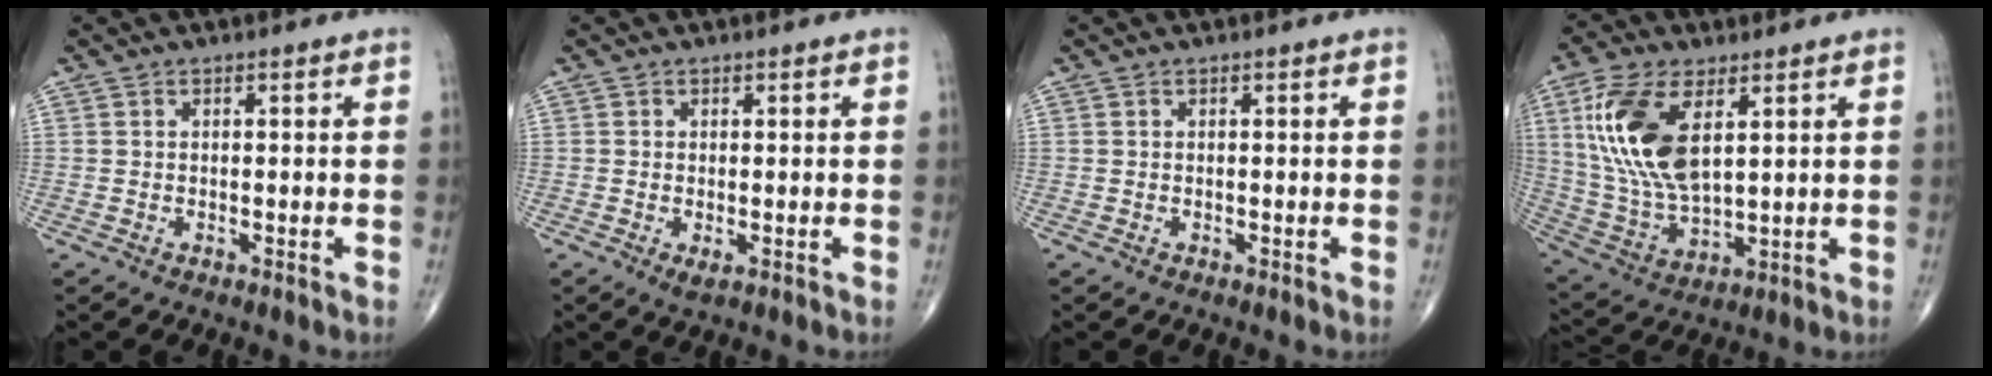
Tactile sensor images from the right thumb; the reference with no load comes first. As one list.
[{"total": 1.4, "force": [-0.4, 0.5, 1.3], "torque": [-0.024, -0.005, -0.005]}, {"total": 0.0}, {"total": 16.8, "force": [5.3, 8.3, 13.6], "torque": [-0.278, -0.016, 0.111]}]